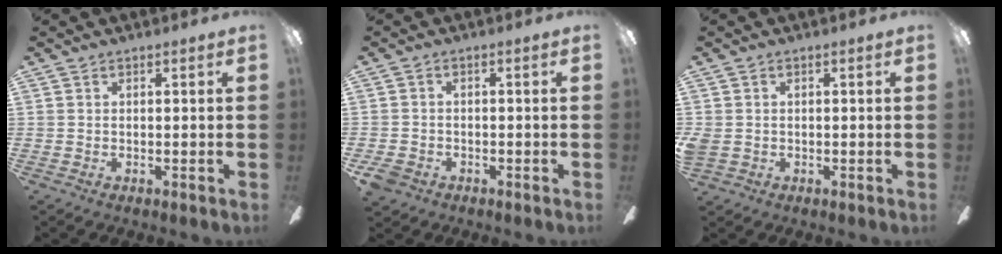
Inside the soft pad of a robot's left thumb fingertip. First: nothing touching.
{"total": 3.3, "force": [-2.0, 2.3, 1.3], "torque": [-0.038, 0.006, -0.042]}
{"total": 2.3, "force": [-0.3, 2.0, 1.0], "torque": [-0.017, 0.006, -0.005]}